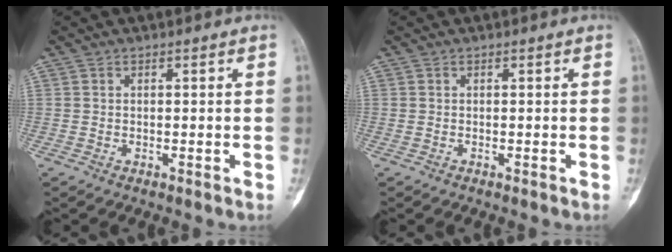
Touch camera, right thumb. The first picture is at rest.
{"total": 0.0}